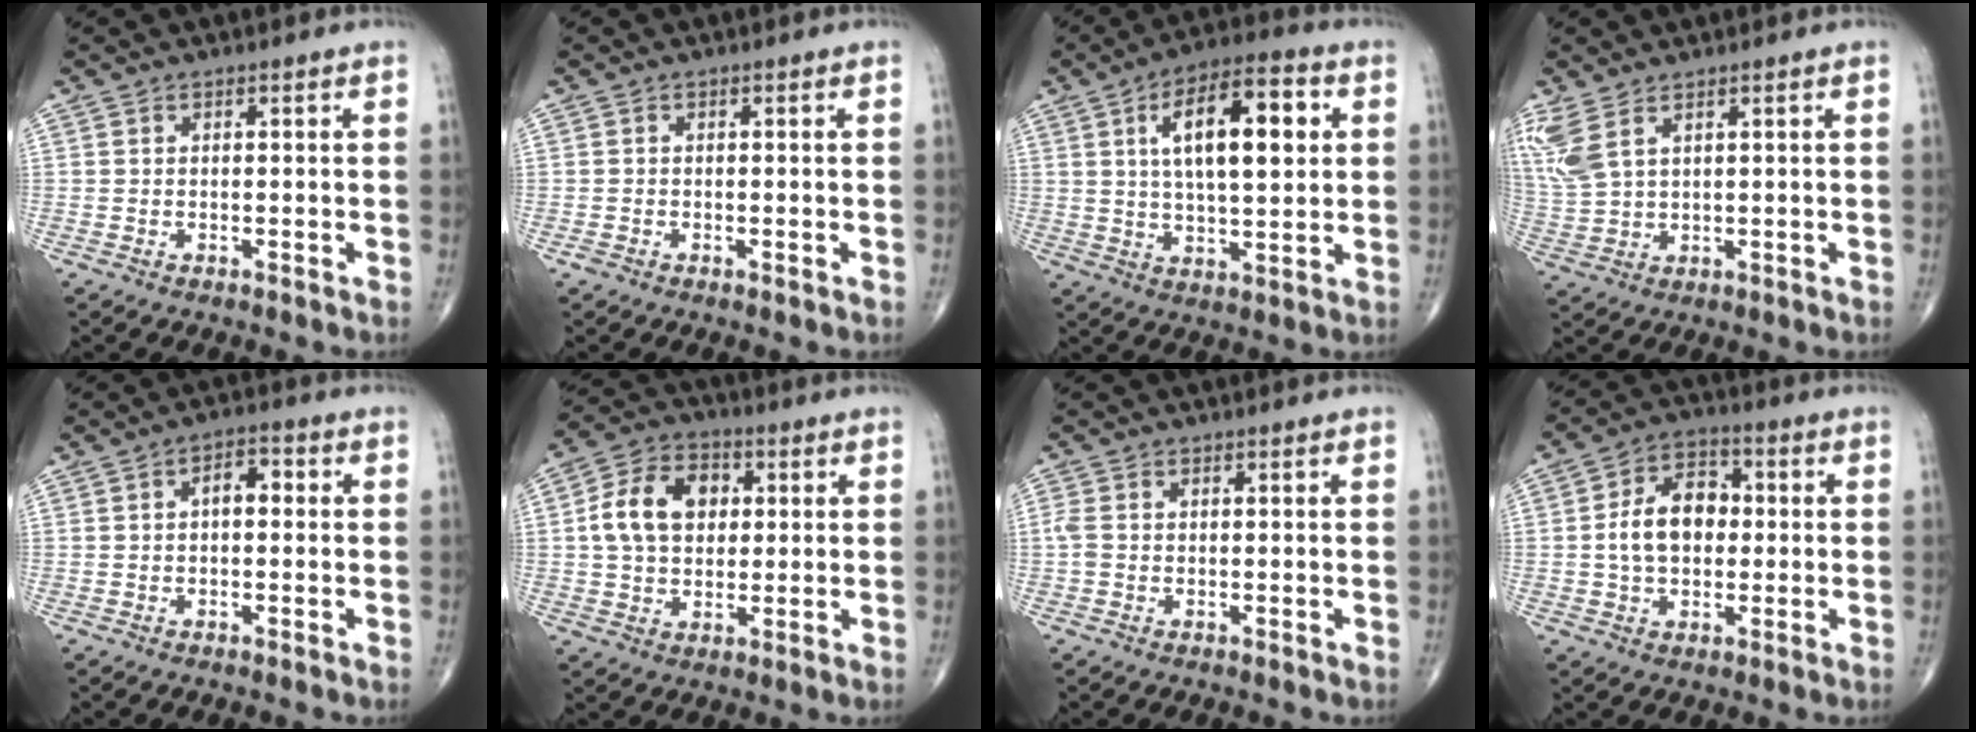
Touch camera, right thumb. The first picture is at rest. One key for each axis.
{"total": 0.6, "fx": -0.4, "fy": 0.3, "fz": 0.3, "tx": -0.006, "ty": -0.002, "tz": -0.010}
{"total": 15.7, "fx": 4.0, "fy": 6.3, "fz": 13.9, "tx": -0.206, "ty": 0.006, "tz": 0.062}
{"total": 7.2, "fx": 3.9, "fy": 3.0, "fz": 5.2, "tx": -0.139, "ty": -0.003, "tz": 0.092}
{"total": 3.9, "fx": 0.3, "fy": 2.2, "fz": 3.2, "tx": -0.035, "ty": 0.014, "tz": -0.004}
{"total": 12.2, "fx": 1.9, "fy": 8.8, "fz": 8.2, "tx": -0.125, "ty": 0.012, "tz": 0.027}
{"total": 1.9, "fx": -0.1, "fy": 1.4, "fz": 1.3, "tx": -0.040, "ty": 0.001, "tz": -0.005}
{"total": 10.5, "fx": 0.2, "fy": 7.2, "fz": 7.7, "tx": -0.115, "ty": 0.020, "tz": -0.004}